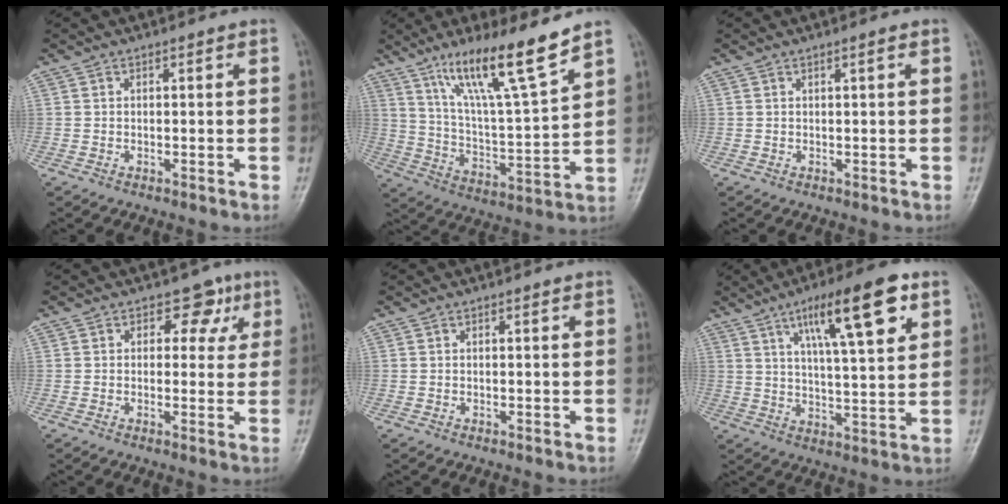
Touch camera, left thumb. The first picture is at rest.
{"total": 15.7, "force": [10.9, 1.3, 11.3], "torque": [-0.190, -0.062, 0.200]}
{"total": 0.7, "force": [0.3, -0.1, 0.6], "torque": [-0.013, 0.000, 0.007]}
{"total": 5.1, "force": [2.1, 3.7, 2.7], "torque": [0.005, -0.003, 0.020]}
{"total": 0.0}
{"total": 15.8, "force": [7.6, 3.8, 13.3], "torque": [-0.196, -0.022, 0.120]}